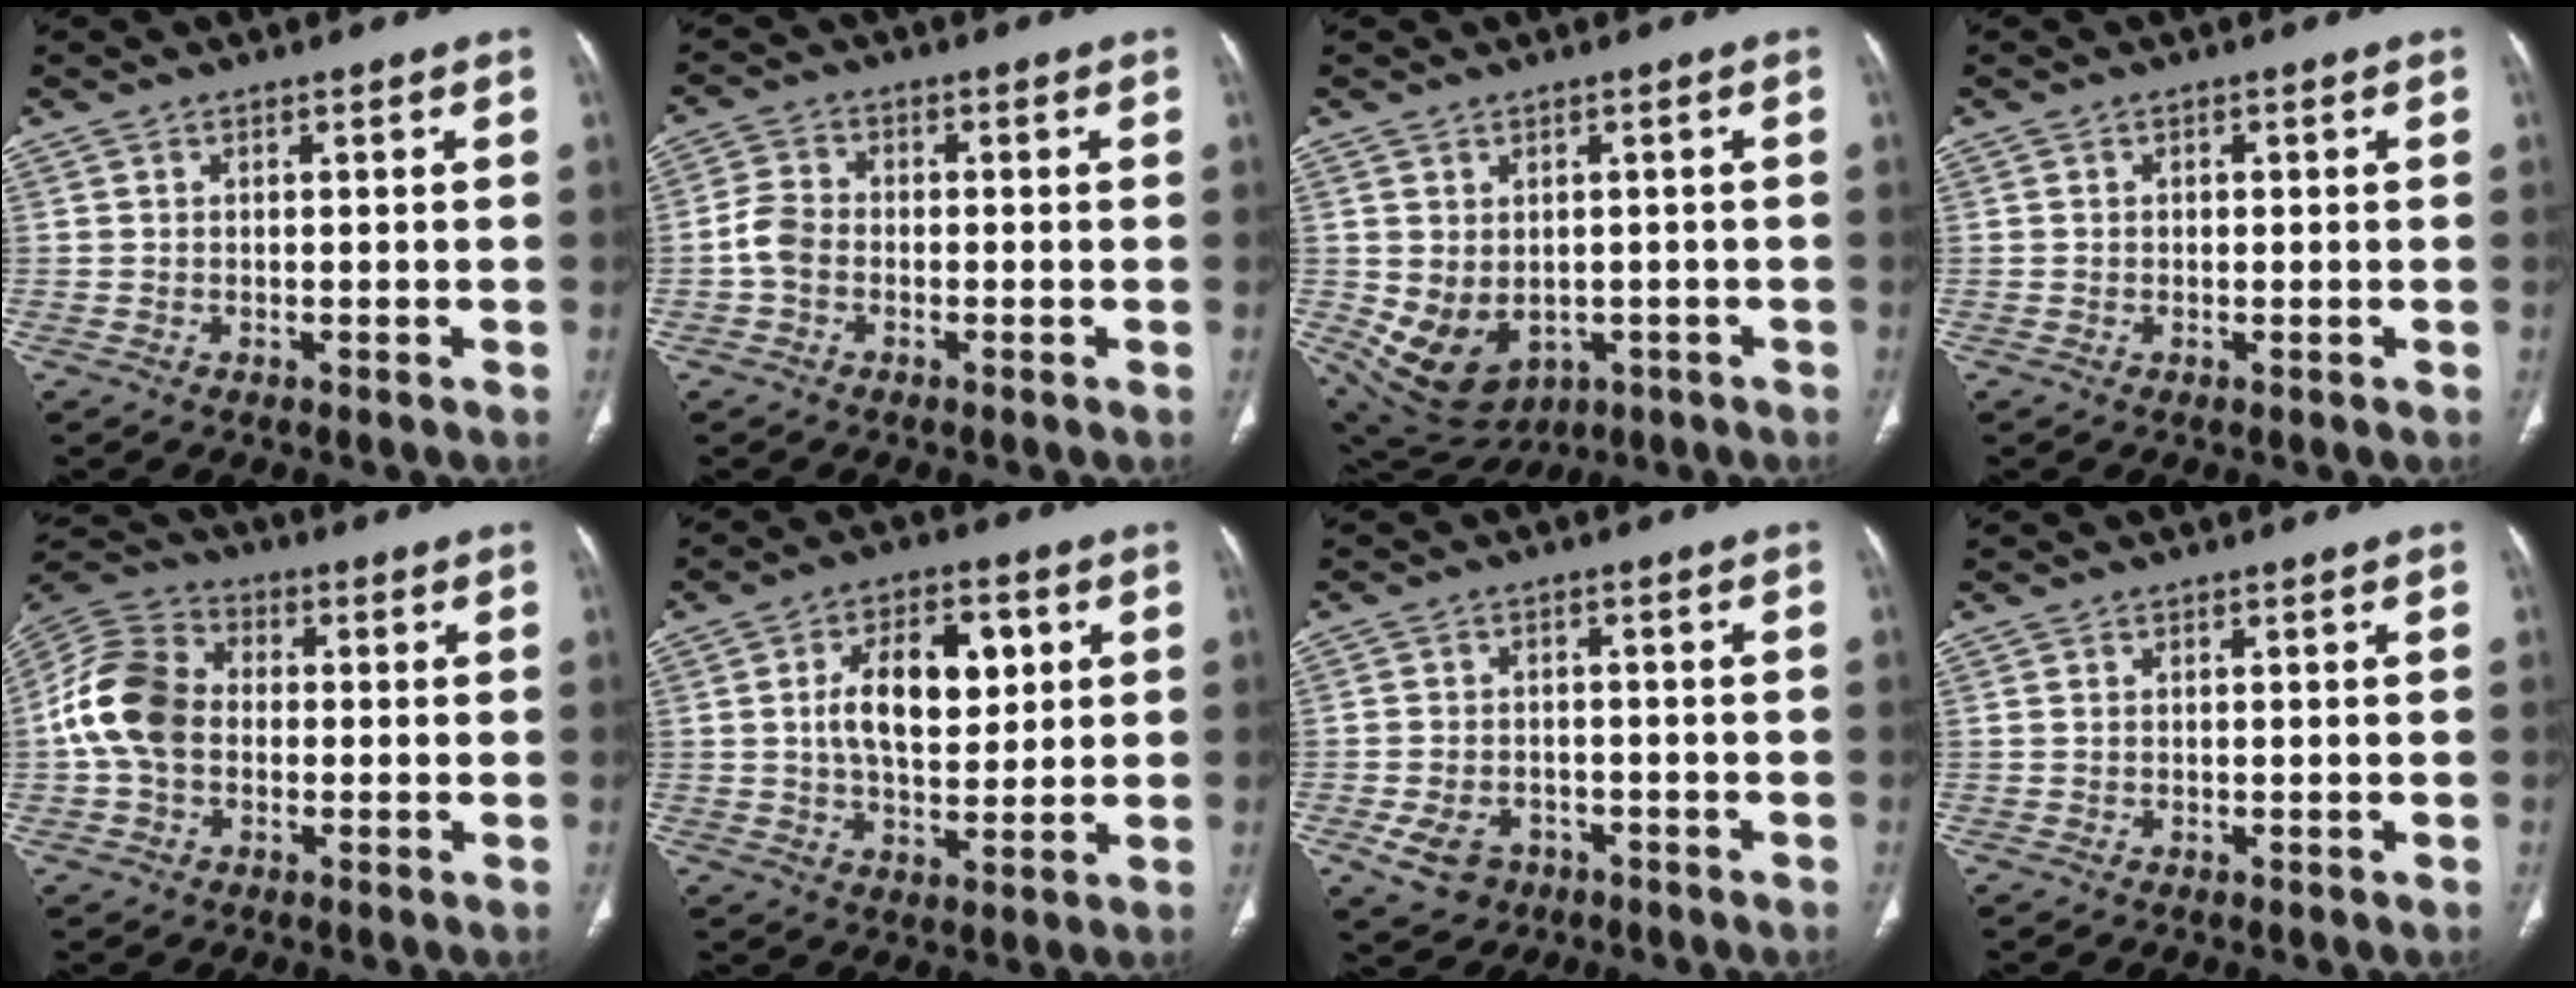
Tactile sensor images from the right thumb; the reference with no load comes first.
{"total": 4.1, "force": [-1.2, 3.0, 2.5], "torque": [-0.049, 0.012, -0.031]}
{"total": 11.7, "force": [-2.7, 8.9, 7.1], "torque": [-0.113, 0.003, -0.010]}
{"total": 2.7, "force": [0.0, 2.1, 1.7], "torque": [-0.013, 0.008, -0.003]}
{"total": 12.8, "force": [-0.7, 9.5, 8.6], "torque": [-0.165, 0.033, -0.024]}
{"total": 12.8, "force": [2.6, 7.1, 10.3], "torque": [-0.139, 0.000, 0.044]}
{"total": 6.5, "force": [-3.1, 5.0, 2.8], "torque": [-0.048, 0.022, -0.041]}
{"total": 0.0}